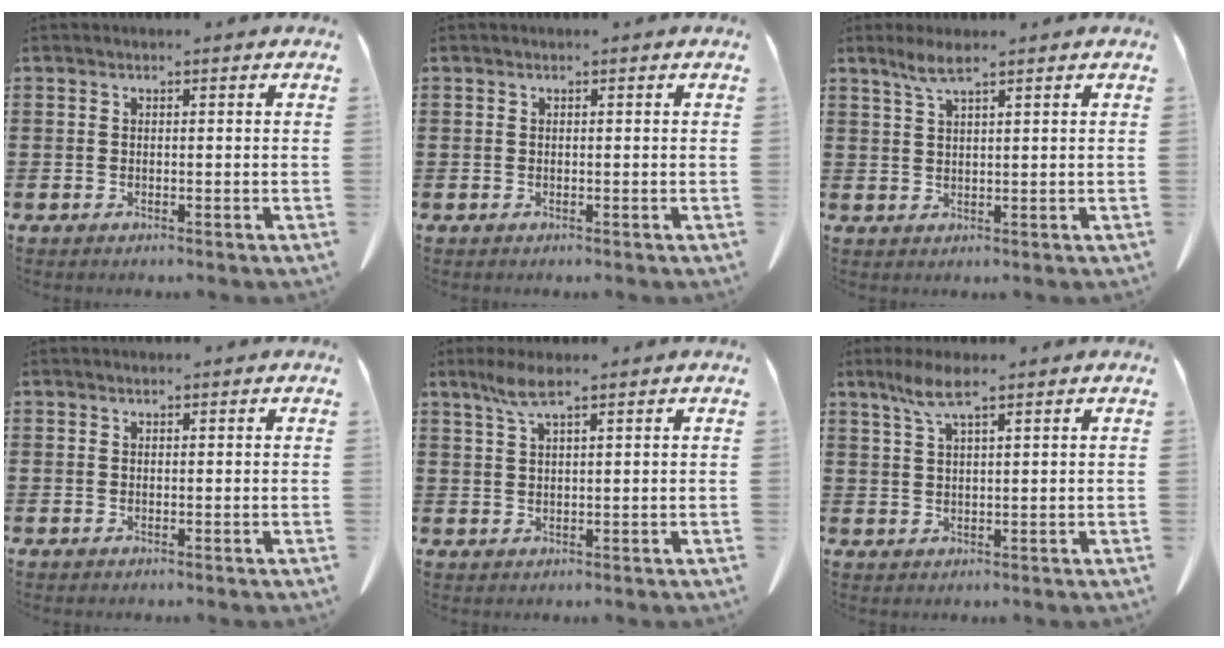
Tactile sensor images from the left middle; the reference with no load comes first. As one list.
[{"total": 0.0}, {"total": 3.2, "force": [2.2, 0.3, 2.3], "torque": [-0.050, 0.003, 0.039]}, {"total": 0.0}, {"total": 3.9, "force": [2.4, 0.6, 2.9], "torque": [-0.065, 0.003, 0.043]}, {"total": 4.8, "force": [2.9, 0.8, 3.7], "torque": [-0.080, 0.004, 0.051]}]